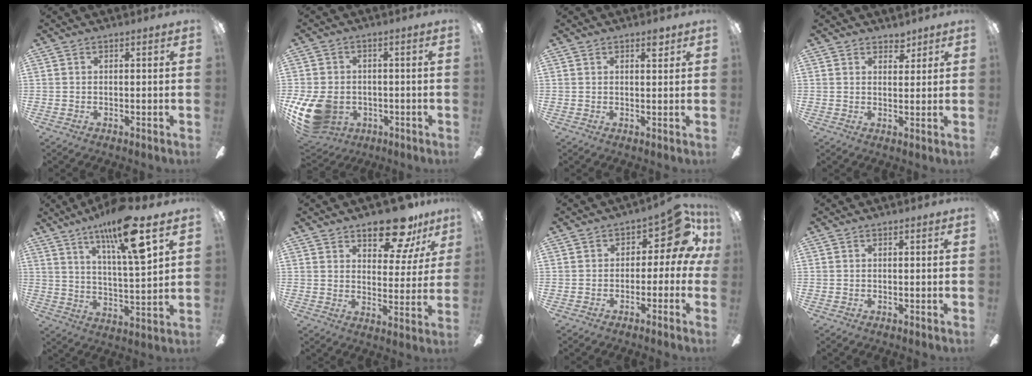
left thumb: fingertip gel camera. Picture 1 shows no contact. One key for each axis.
{"total": 13.5, "fx": -3.9, "fy": 10.3, "fz": 7.8, "tx": -0.169, "ty": 0.014, "tz": -0.065}
{"total": 2.6, "fx": 1.9, "fy": 1.0, "fz": 1.4, "tx": -0.005, "ty": -0.008, "tz": 0.029}
{"total": 3.4, "fx": 2.9, "fy": 1.7, "fz": 0.7, "tx": 0.005, "ty": -0.016, "tz": 0.051}
{"total": 17.1, "fx": 10.5, "fy": 3.6, "fz": 12.9, "tx": -0.219, "ty": -0.043, "tz": 0.164}
{"total": 16.0, "fx": 11.3, "fy": 6.4, "fz": 9.4, "tx": -0.125, "ty": -0.065, "tz": 0.188}
{"total": 8.8, "fx": 2.6, "fy": 4.5, "fz": 7.0, "tx": -0.093, "ty": -0.014, "tz": 0.042}
{"total": 0.0}